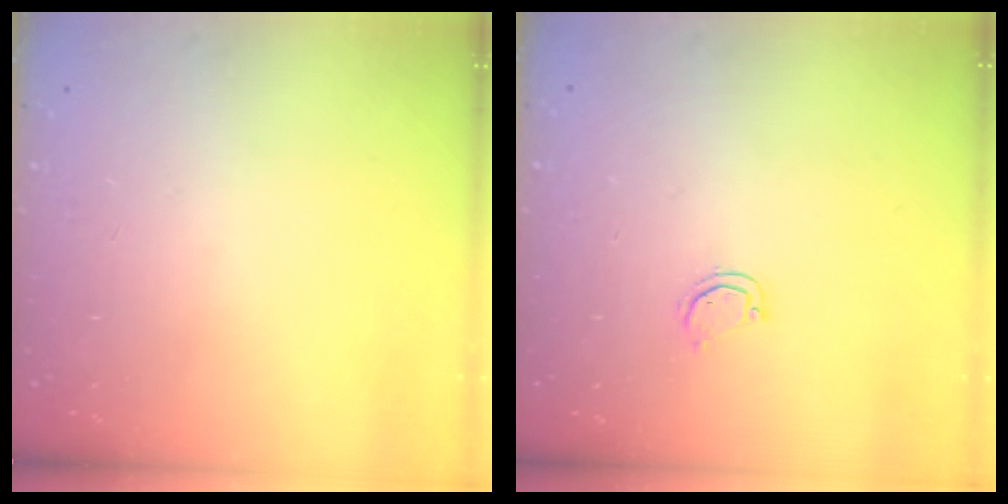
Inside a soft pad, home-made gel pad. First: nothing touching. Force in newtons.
{"total": 3.2, "press": 3.2, "slide": 0.2}